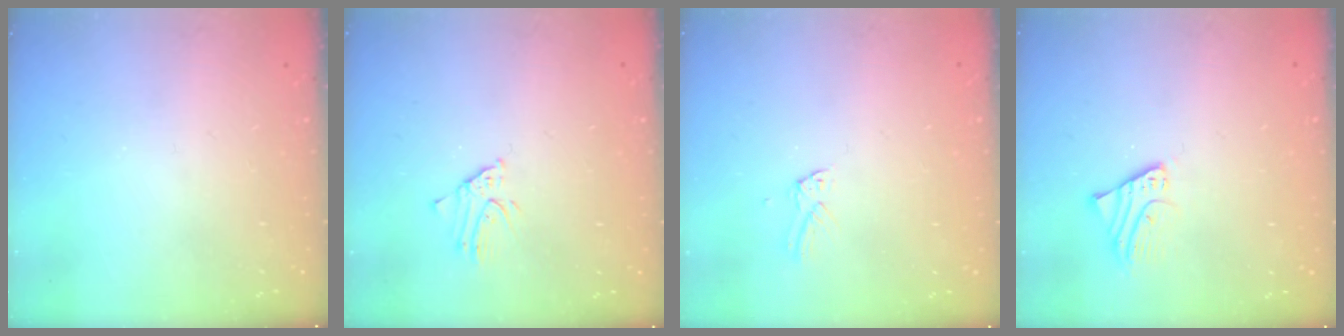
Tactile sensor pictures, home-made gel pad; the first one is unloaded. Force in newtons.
{"total": 2.5, "press": 2.5, "slide": 0.2}
{"total": 1.5, "press": 1.5, "slide": 0.1}
{"total": 2.6, "press": 2.6, "slide": 0.2}